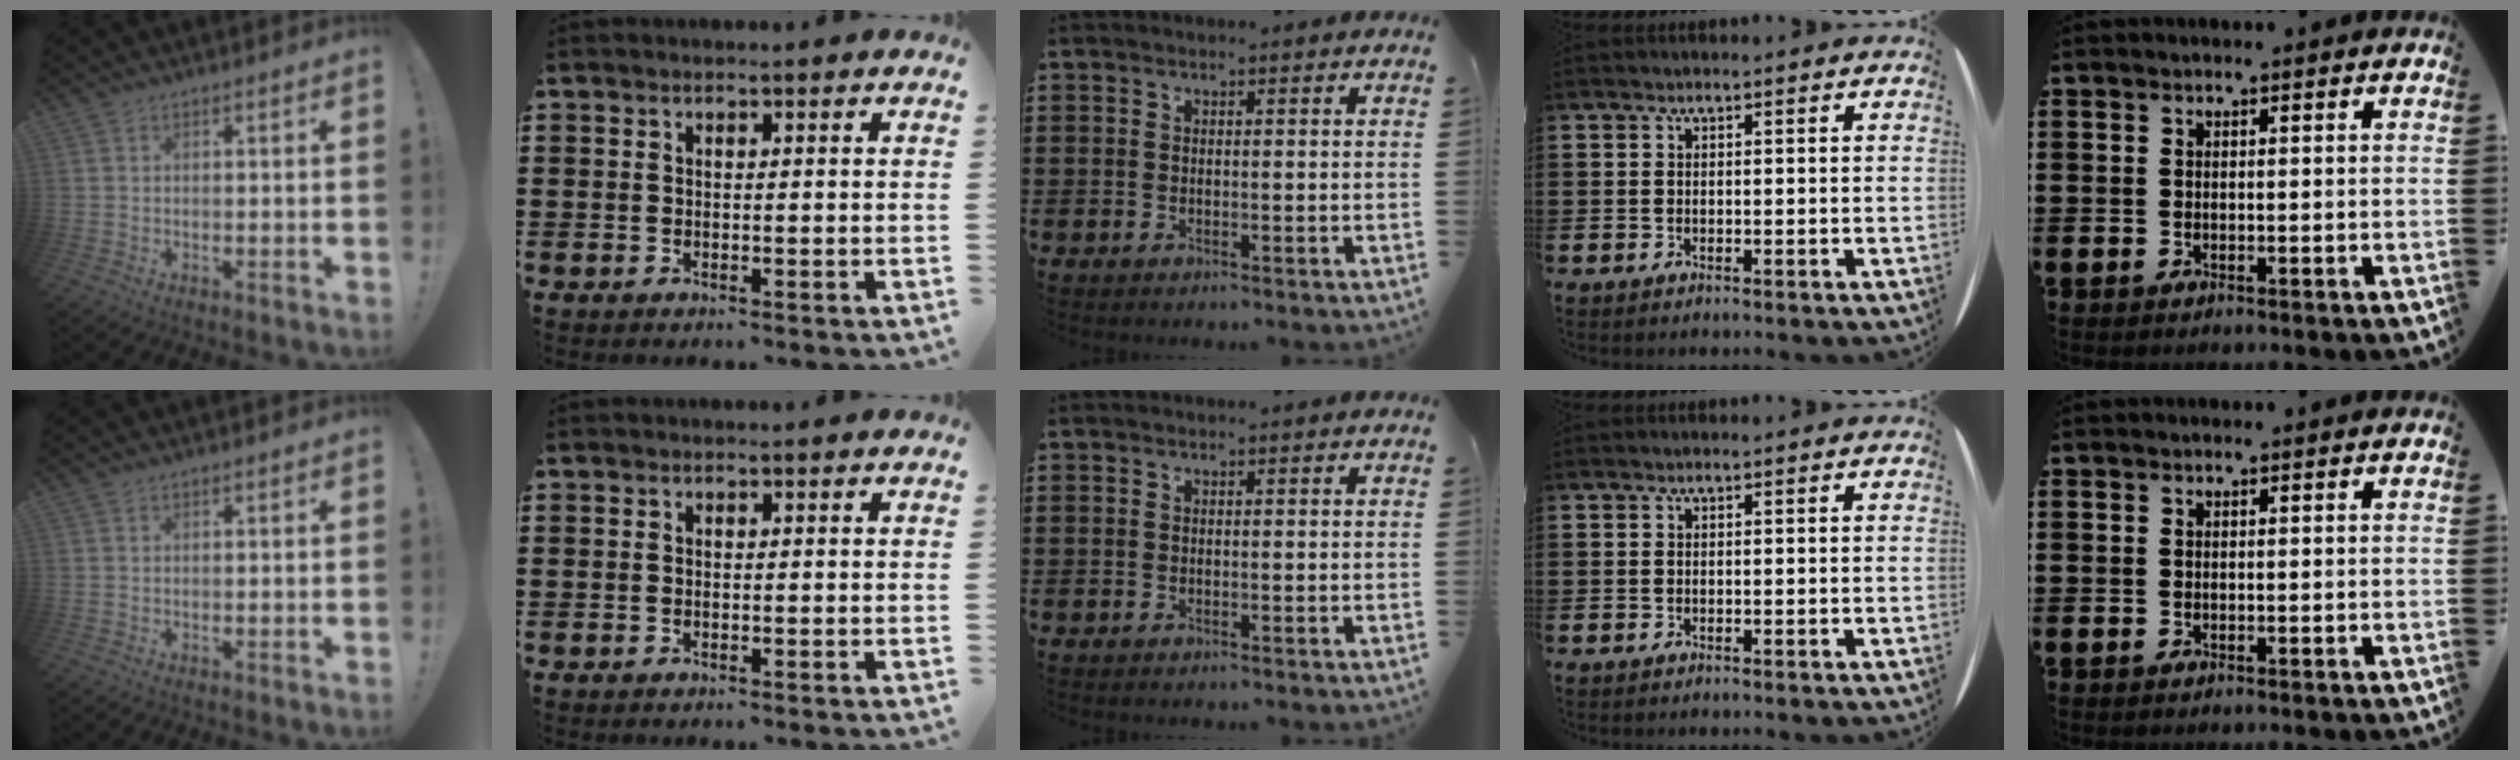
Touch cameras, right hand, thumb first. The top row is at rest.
{}